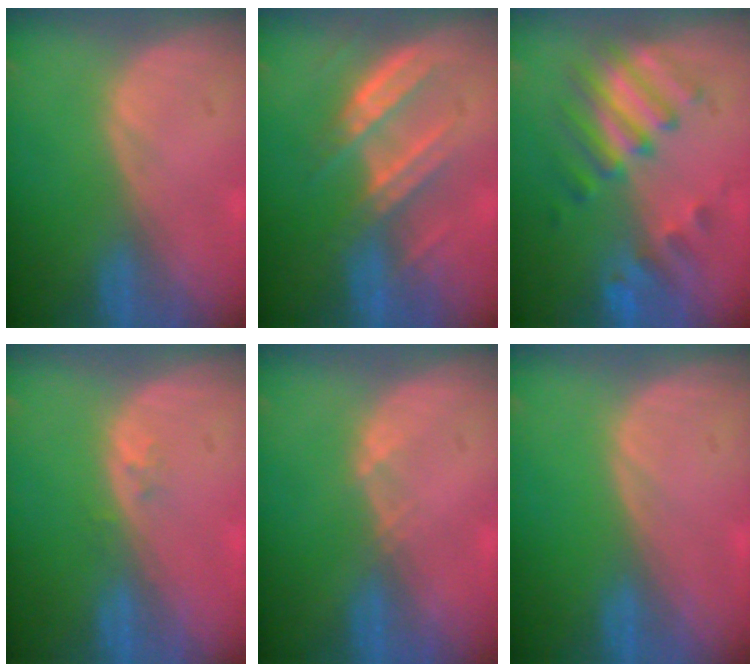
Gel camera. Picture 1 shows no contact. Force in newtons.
{"total": 6.9, "press": 6.8, "slide": 1.0}
{"total": 7.9, "press": 7.6, "slide": 1.9}
{"total": 1.1, "press": 0.8, "slide": 0.7}
{"total": 1.0, "press": 0.8, "slide": 0.5}
{"total": 0.0}